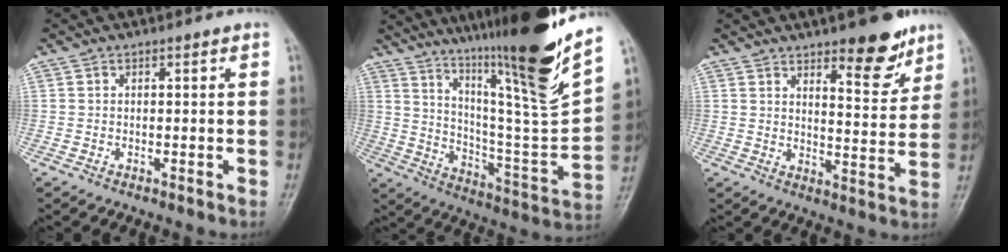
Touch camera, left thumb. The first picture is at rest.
{"total": 27.5, "force": [18.6, 1.7, 20.2], "torque": [-0.298, -0.095, 0.303]}
{"total": 10.6, "force": [7.1, 3.5, 7.1], "torque": [-0.071, -0.047, 0.101]}